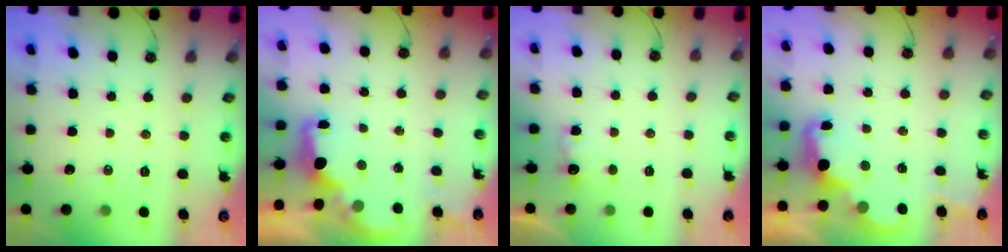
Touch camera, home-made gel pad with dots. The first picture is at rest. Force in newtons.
{"total": 2.1, "press": 2.0, "slide": 0.8}
{"total": 2.9, "press": 2.8, "slide": 0.9}
{"total": 2.4, "press": 2.3, "slide": 0.6}